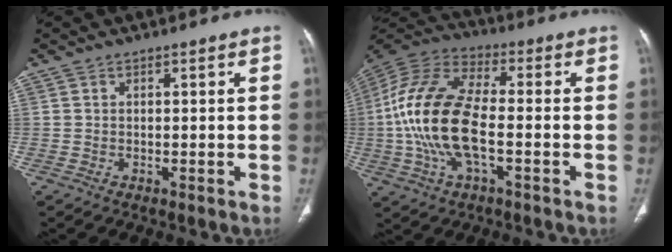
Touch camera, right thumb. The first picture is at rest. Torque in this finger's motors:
{"motor_torque": [2.54, 2.46, 2.60, -0.16, 0.68]}